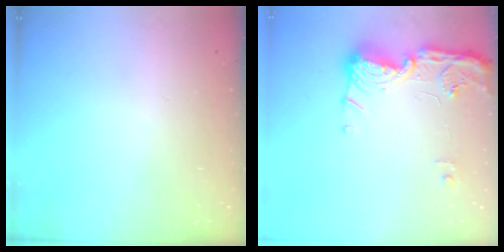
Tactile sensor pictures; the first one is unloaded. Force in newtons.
{"total": 15.0, "press": 14.9, "slide": 0.8}